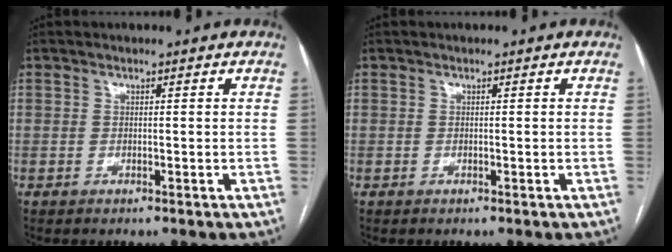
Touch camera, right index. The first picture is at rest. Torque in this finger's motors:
{"motor_torque": [0.00, 0.00, 0.00, 0.00]}